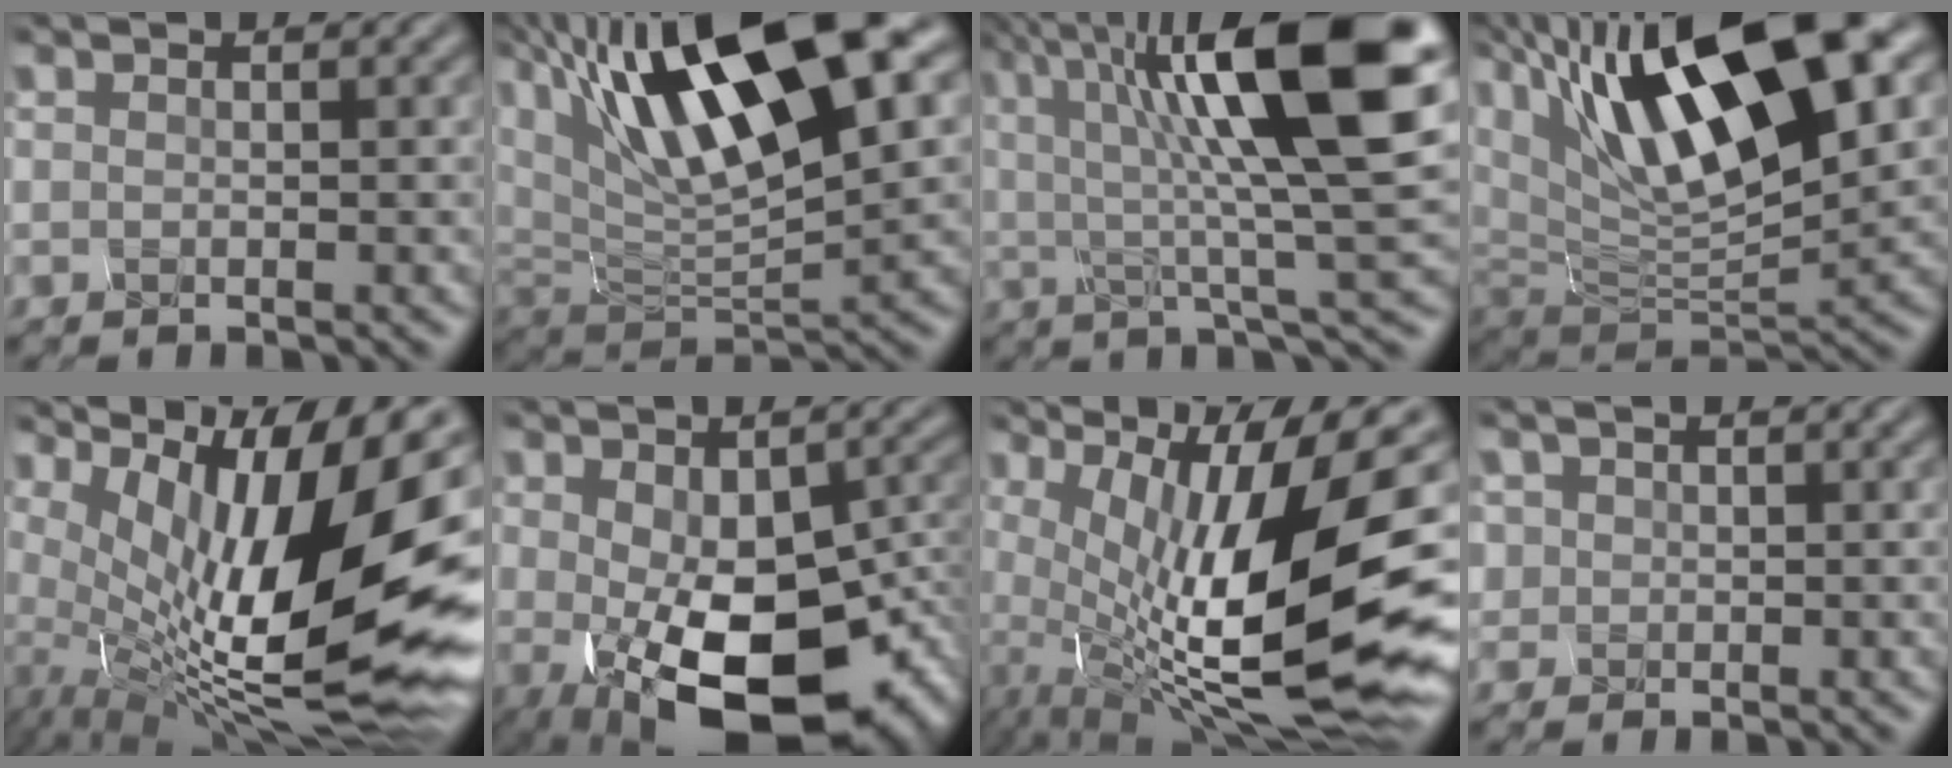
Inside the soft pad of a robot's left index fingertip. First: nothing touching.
{"total": 13.7, "force": [6.4, 4.4, 11.3], "torque": [-0.207, 0.013, 0.116]}
{"total": 13.4, "force": [4.3, 3.0, 12.3], "torque": [-0.205, 0.010, 0.078]}
{"total": 15.0, "force": [6.7, 5.7, 12.2], "torque": [-0.227, 0.013, 0.121]}
{"total": 16.1, "force": [2.0, 5.1, 15.1], "torque": [-0.247, 0.003, 0.052]}
{"total": 13.7, "force": [-4.1, 6.6, 11.2], "torque": [-0.182, -0.044, -0.034]}
{"total": 14.3, "force": [-0.9, 3.9, 13.7], "torque": [-0.256, -0.010, 0.009]}
{"total": 0.9, "force": [0.2, 0.2, -0.9], "torque": [0.001, 0.003, 0.015]}